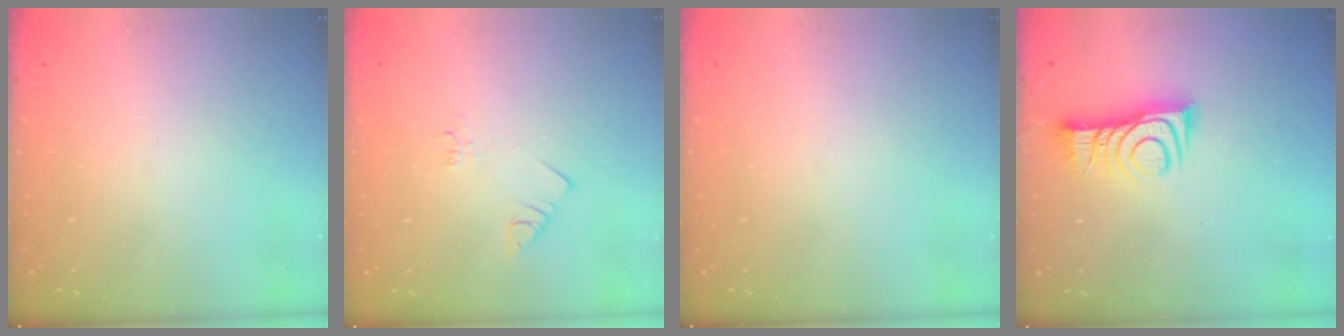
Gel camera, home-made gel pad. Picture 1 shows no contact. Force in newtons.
{"total": 2.5, "press": 2.5, "slide": 0.5}
{"total": 0.0}
{"total": 10.7, "press": 10.6, "slide": 0.4}